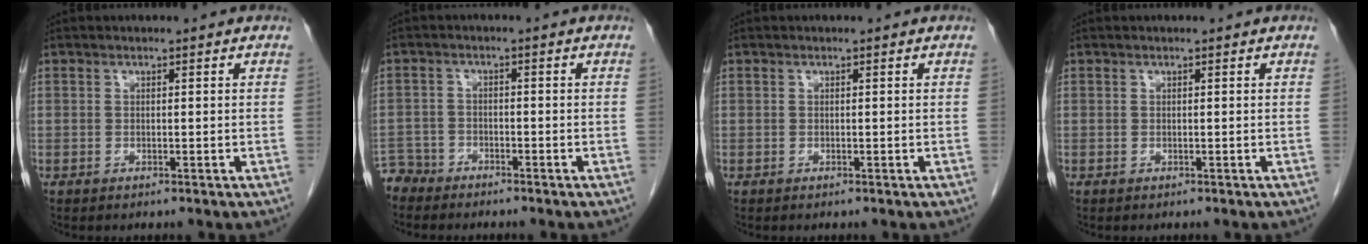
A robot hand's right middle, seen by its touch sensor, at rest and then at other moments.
{"total": 4.1, "force": [-3.8, 1.3, -0.8], "torque": [0.018, -0.004, -0.077]}
{"total": 0.0}
{"total": 0.0}